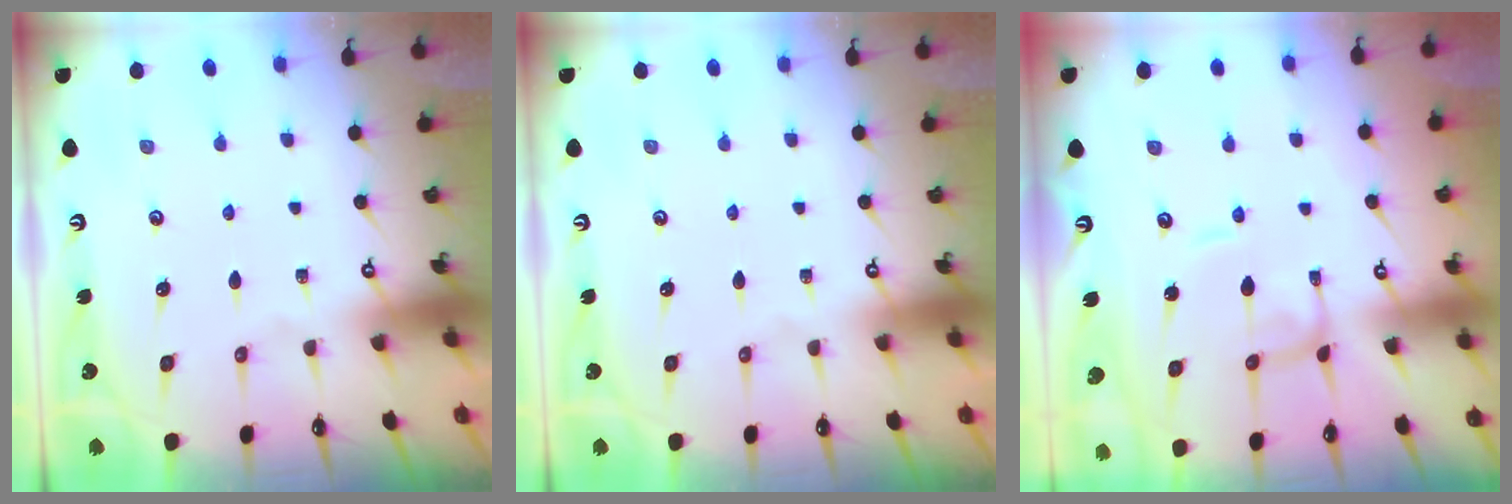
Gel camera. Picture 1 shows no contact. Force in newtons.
{"total": 0.0}
{"total": 1.4, "press": 1.4, "slide": 0.1}